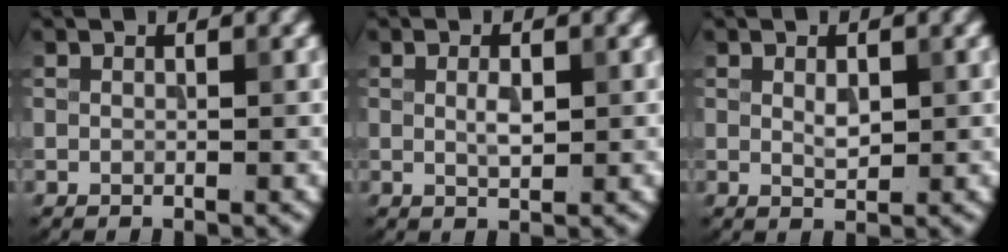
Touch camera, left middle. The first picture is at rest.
{"total": 1.6, "force": [0.2, 0.6, 1.4], "torque": [-0.031, 0.000, 0.007]}
{"total": 1.5, "force": [0.4, 0.7, 1.2], "torque": [-0.023, -0.001, 0.010]}